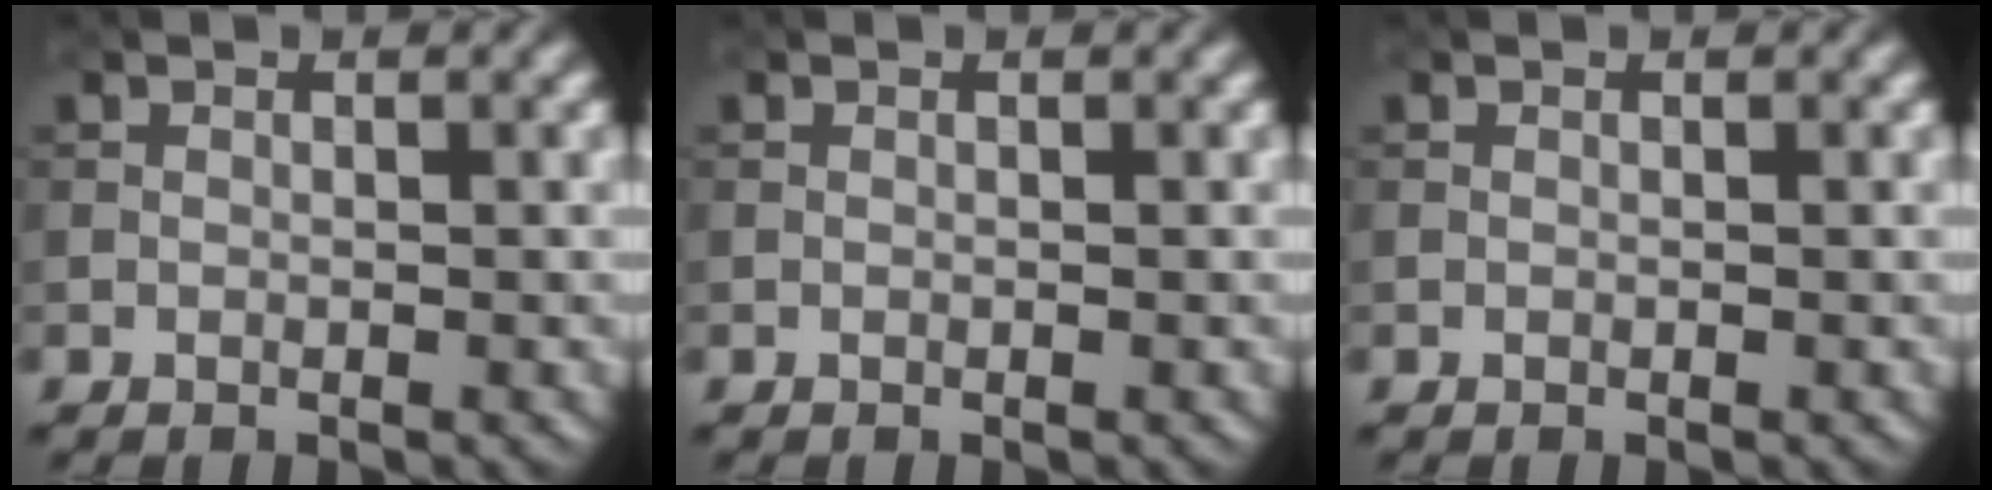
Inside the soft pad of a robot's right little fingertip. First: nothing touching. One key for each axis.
{"total": 0.0}
{"total": 0.0}